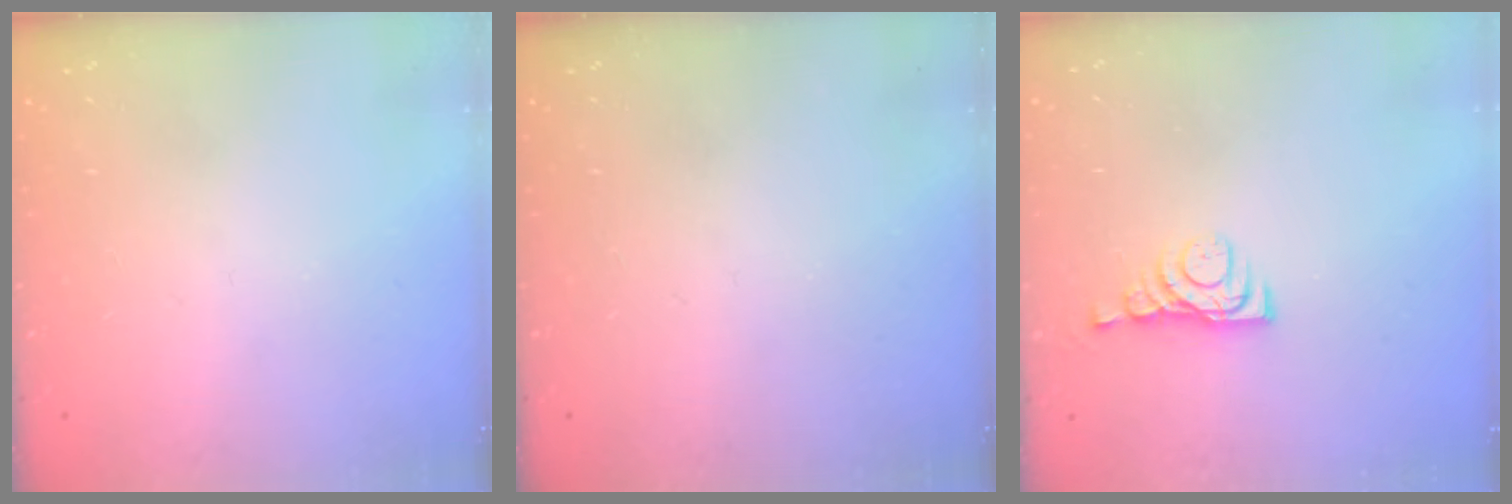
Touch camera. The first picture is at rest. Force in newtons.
{"total": 0.0}
{"total": 5.0, "press": 4.9, "slide": 0.7}